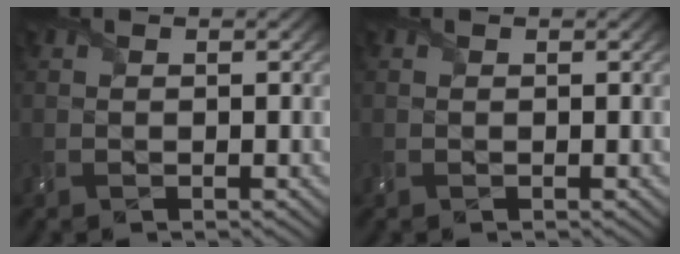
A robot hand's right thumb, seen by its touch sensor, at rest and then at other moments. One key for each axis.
{"total": 0.0}